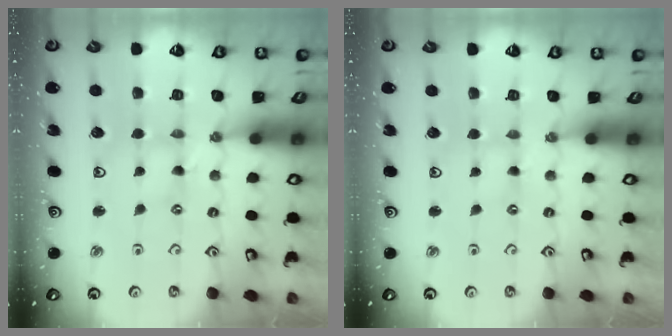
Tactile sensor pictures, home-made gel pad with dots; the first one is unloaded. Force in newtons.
{"total": 0.5, "press": 0.5, "slide": 0.1}